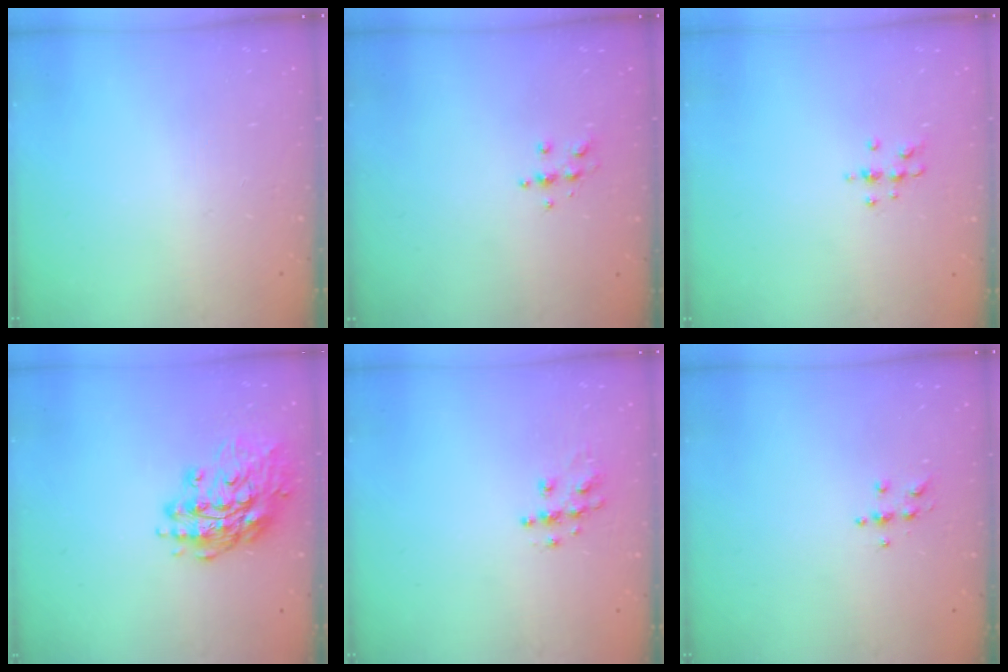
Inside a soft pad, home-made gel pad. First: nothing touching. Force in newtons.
{"total": 5.1, "press": 5.1, "slide": 0.3}
{"total": 5.7, "press": 5.7, "slide": 0.8}
{"total": 16.9, "press": 16.6, "slide": 3.1}
{"total": 7.8, "press": 7.8, "slide": 0.2}
{"total": 4.3, "press": 4.3, "slide": 0.6}